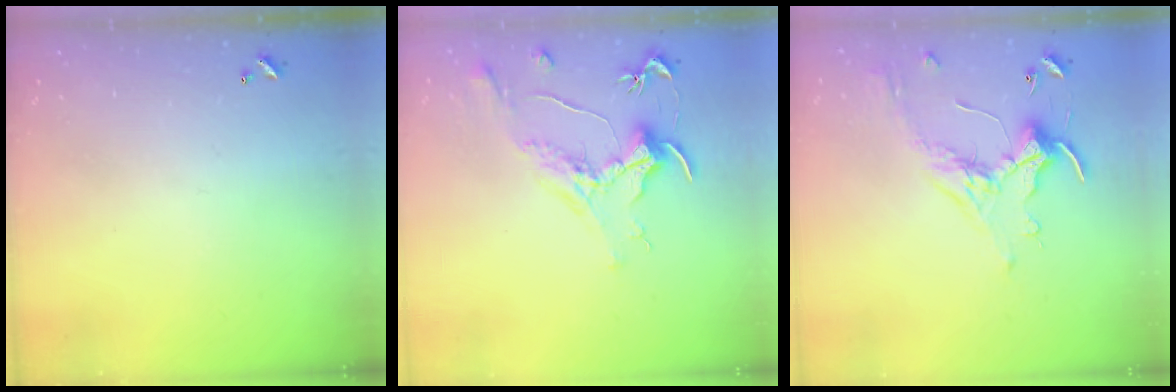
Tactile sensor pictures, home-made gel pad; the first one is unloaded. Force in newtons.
{"total": 1.6, "press": 1.4, "slide": 0.7}
{"total": 0.9, "press": 0.5, "slide": 0.7}